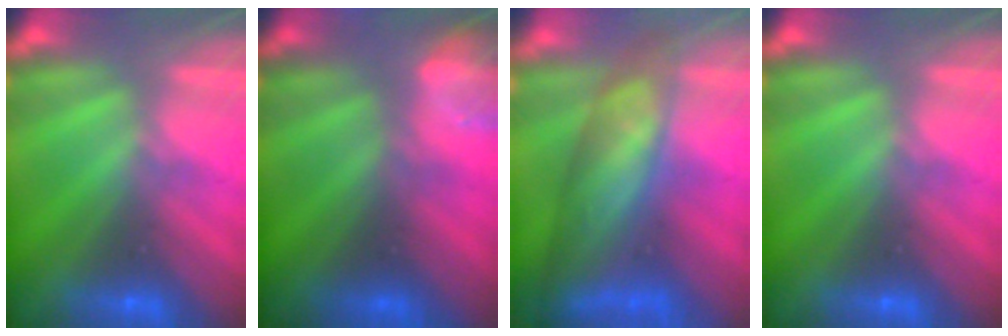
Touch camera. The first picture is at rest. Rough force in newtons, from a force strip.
{"total": 7.6}
{"total": 9.4}
{"total": 0.0}